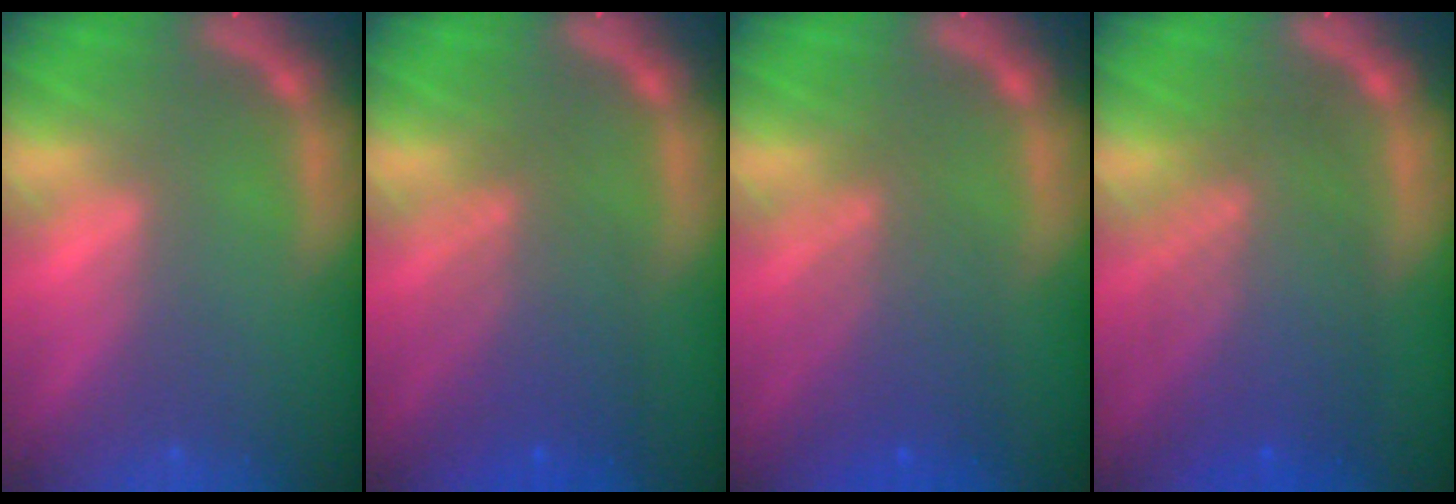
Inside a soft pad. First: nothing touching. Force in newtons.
{"total": 5.5}
{"total": 5.1}
{"total": 8.0}